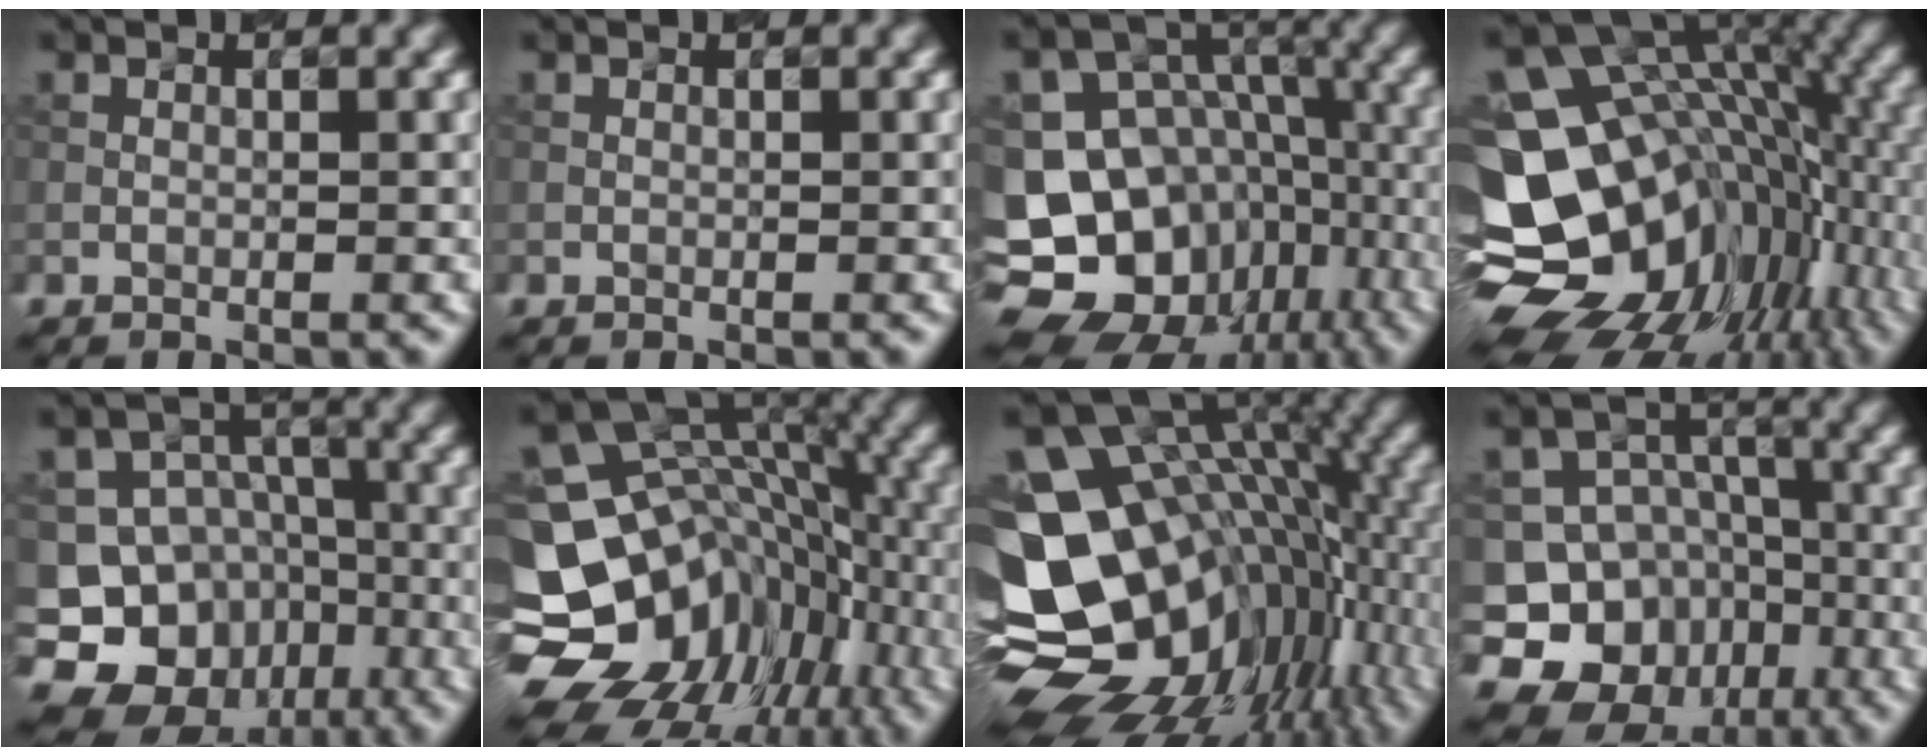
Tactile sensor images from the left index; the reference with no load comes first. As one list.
[{"total": 0.0}, {"total": 17.6, "force": [-7.1, 14.3, 7.2], "torque": [-0.148, -0.017, -0.090]}, {"total": 16.6, "force": [-4.1, 11.5, 11.2], "torque": [-0.204, -0.021, -0.044]}, {"total": 15.7, "force": [-8.8, 12.3, 4.0], "torque": [-0.078, -0.039, -0.135]}, {"total": 15.2, "force": [-5.8, 11.7, 7.7], "torque": [-0.145, -0.009, -0.078]}, {"total": 16.0, "force": [-2.4, 10.8, 11.5], "torque": [-0.194, -0.015, -0.016]}, {"total": 13.4, "force": [-7.5, 10.5, 3.4], "torque": [-0.064, -0.018, -0.121]}]